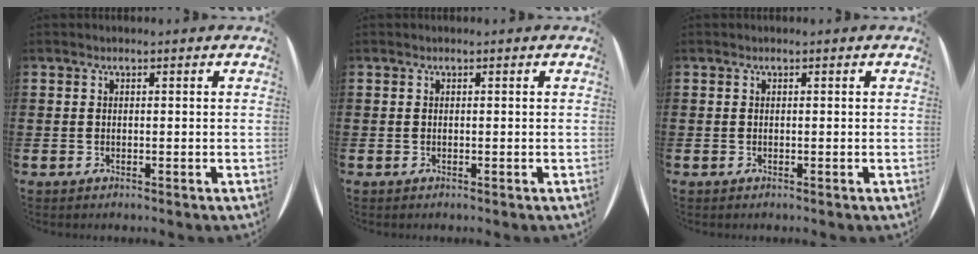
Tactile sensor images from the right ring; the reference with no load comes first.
{"total": 0.0}
{"total": 0.0}